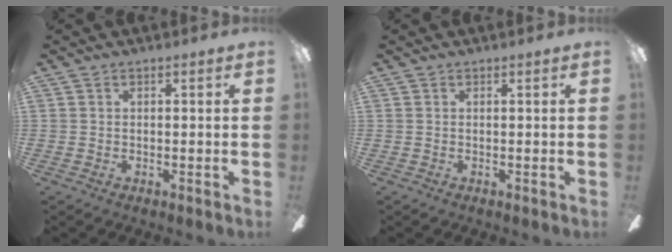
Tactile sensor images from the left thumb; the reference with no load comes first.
{"total": 0.0}